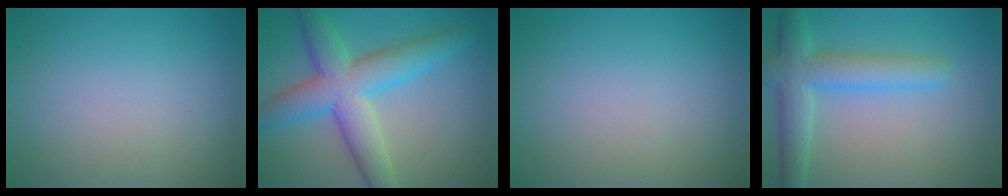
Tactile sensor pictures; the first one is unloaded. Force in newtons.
{"total": 7.5, "press": 7.5, "slide": 0.3}
{"total": 0.0}
{"total": 5.1, "press": 5.1, "slide": 0.1}